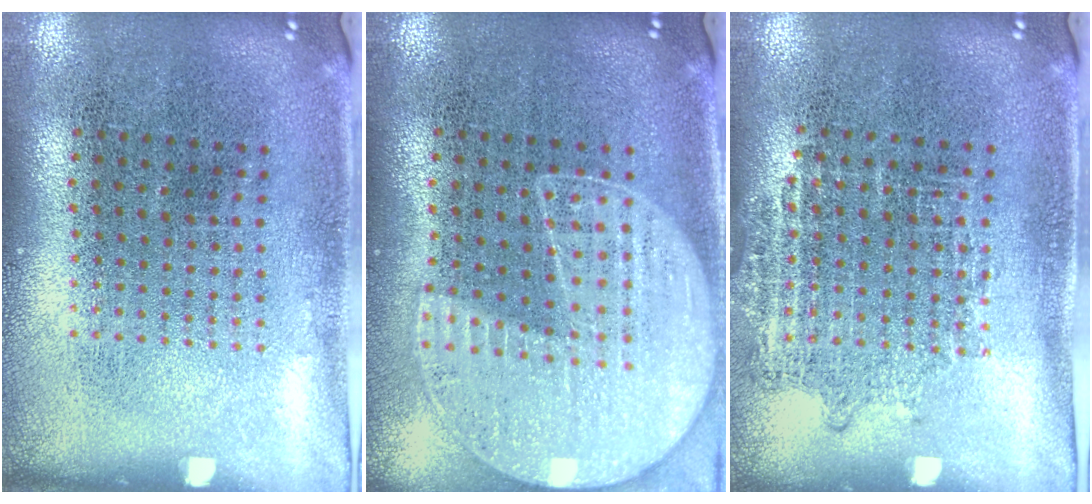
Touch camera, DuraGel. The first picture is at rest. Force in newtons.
{"total": 1.3, "press": 1.2, "slide": 0.3}
{"total": 0.9, "press": 0.9, "slide": 0.2}